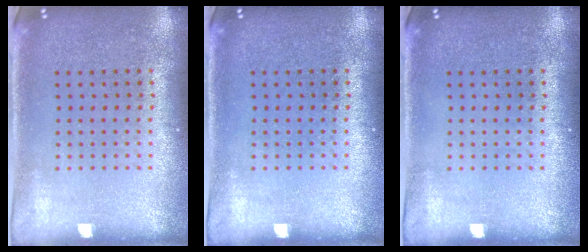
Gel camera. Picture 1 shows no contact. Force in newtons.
{"total": 0.0}
{"total": 0.0}